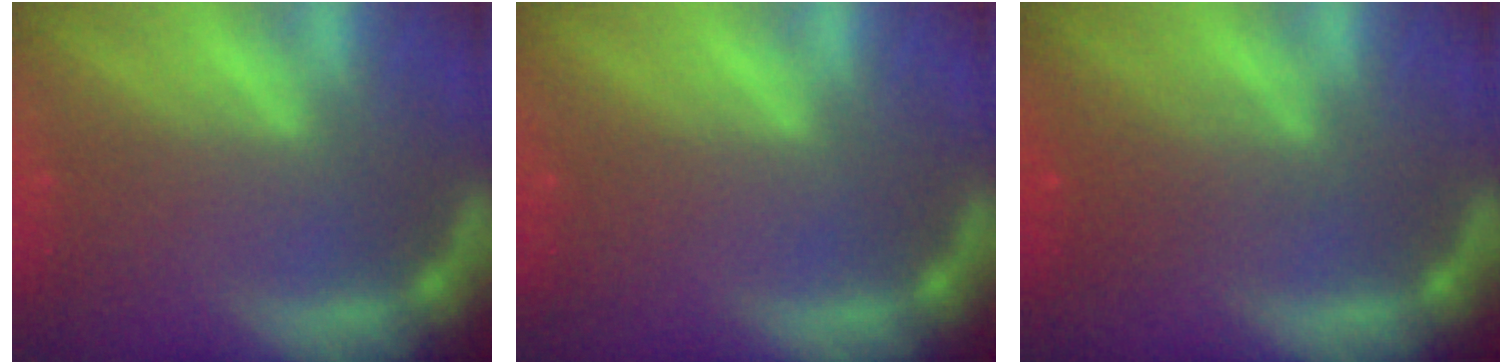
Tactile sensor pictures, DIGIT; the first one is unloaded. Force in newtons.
{"total": 0.0}
{"total": 3.0}